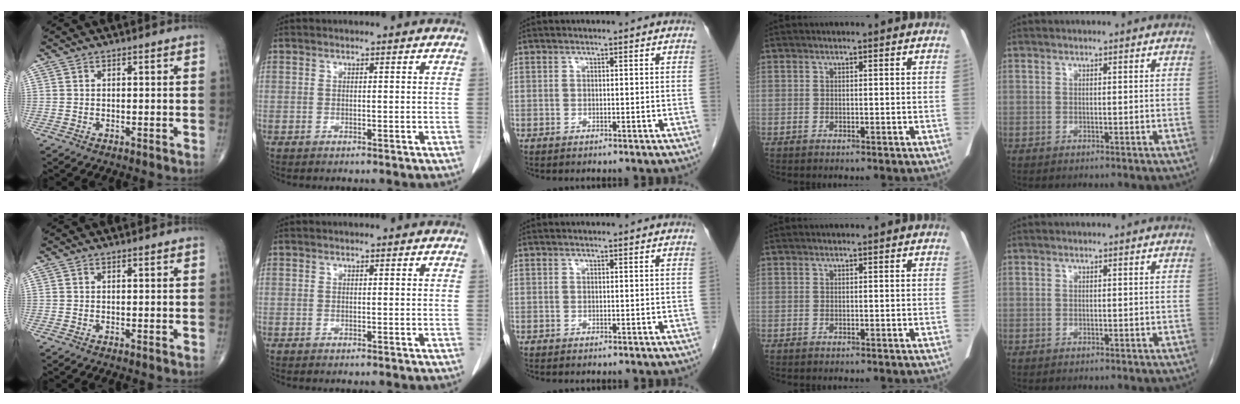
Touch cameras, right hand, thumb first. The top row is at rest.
{}